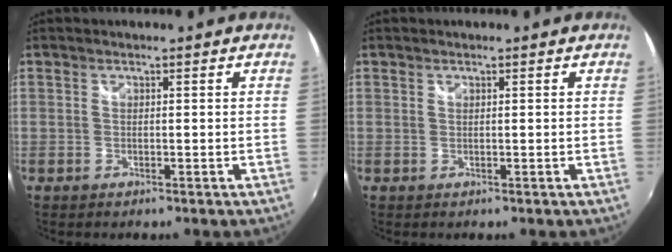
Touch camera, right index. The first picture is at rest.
{"total": 0.0}